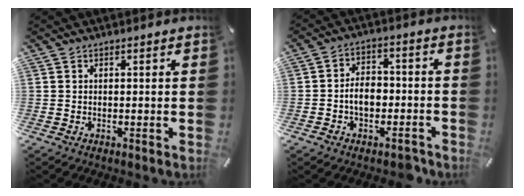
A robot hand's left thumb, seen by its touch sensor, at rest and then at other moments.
{"total": 7.0, "force": [-2.5, 4.8, 4.5], "torque": [-0.071, 0.020, -0.044]}